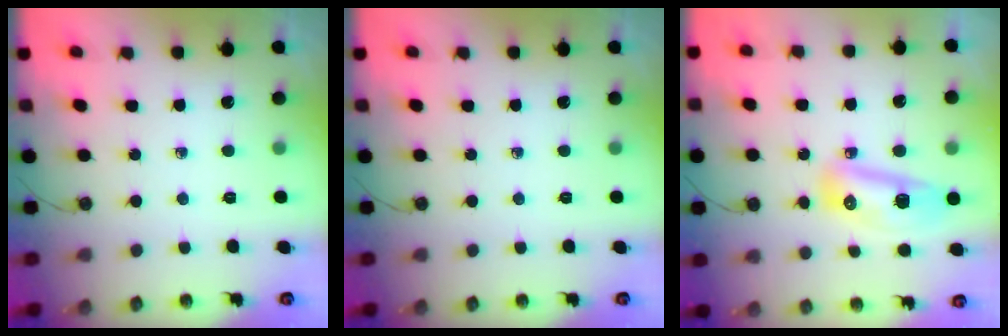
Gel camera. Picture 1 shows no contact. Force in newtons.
{"total": 0.0}
{"total": 10.0, "press": 9.9, "slide": 1.2}